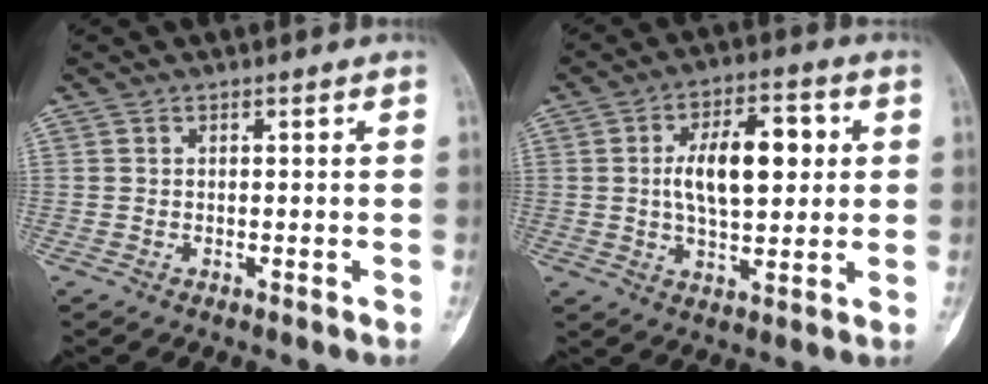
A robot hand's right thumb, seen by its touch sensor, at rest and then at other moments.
{"total": 13.1, "force": [1.9, 6.5, 11.2], "torque": [-0.164, 0.006, 0.030]}